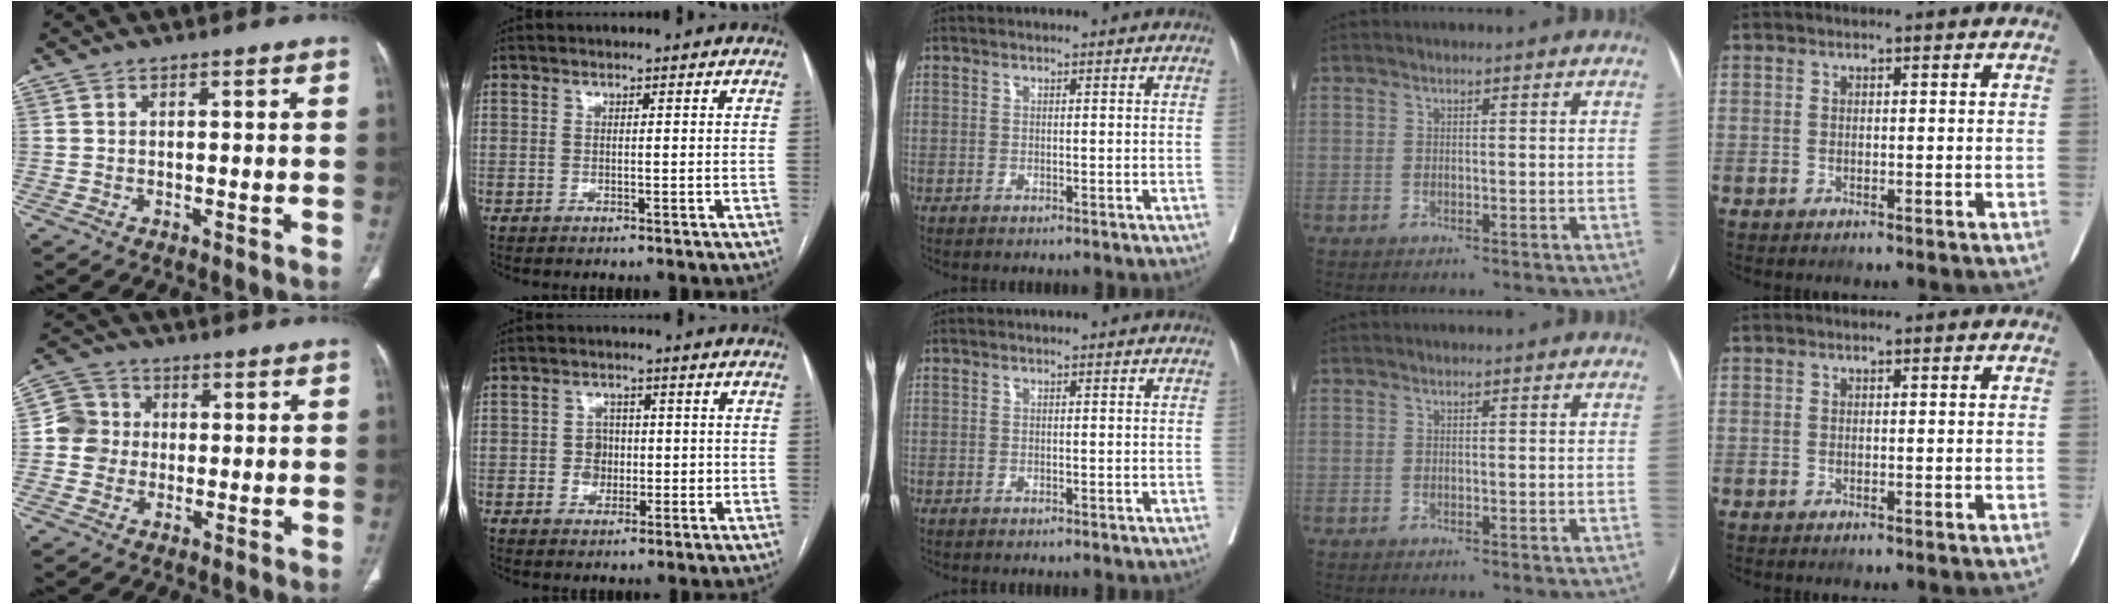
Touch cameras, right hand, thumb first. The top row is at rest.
{"thumb": {"total": 6.1, "force": [0.0, 5.9, 1.3], "torque": [0.001, 0.013, -0.009]}, "index": {"total": 3.9, "force": [-0.3, 3.4, 1.7], "torque": [-0.018, 0.013, 0.000]}}